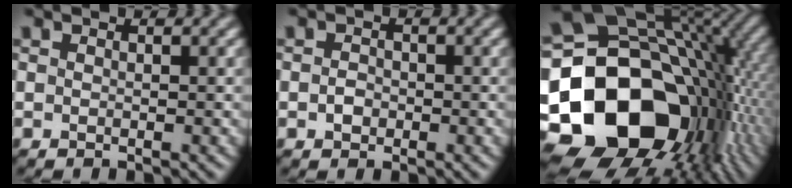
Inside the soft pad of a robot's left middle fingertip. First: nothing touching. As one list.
[{"total": 1.2, "force": [-0.3, 1.0, 0.6], "torque": [-0.012, -0.002, -0.009]}, {"total": 20.7, "force": [-4.3, 15.7, 12.8], "torque": [-0.246, -0.010, -0.063]}]